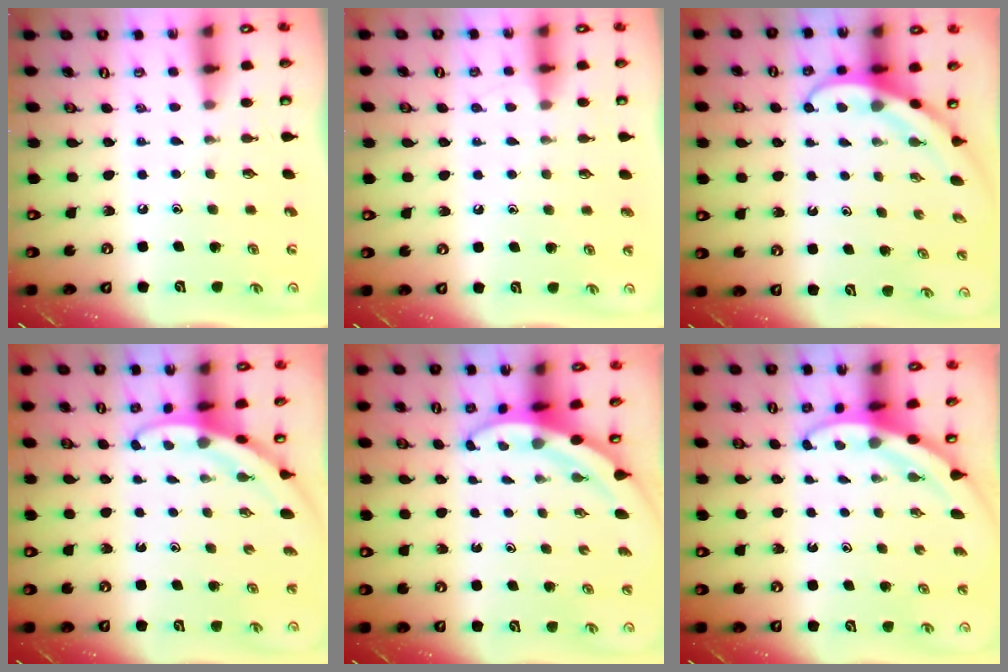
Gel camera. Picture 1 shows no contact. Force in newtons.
{"total": 2.4, "press": 2.4, "slide": 0.3}
{"total": 3.7, "press": 3.7, "slide": 0.3}
{"total": 3.1, "press": 3.1, "slide": 0.1}
{"total": 3.3, "press": 3.3, "slide": 0.3}
{"total": 3.5, "press": 3.5, "slide": 0.1}